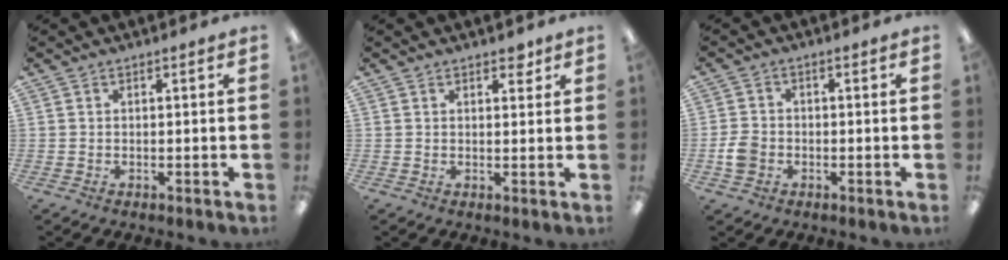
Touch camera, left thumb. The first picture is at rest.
{"total": 2.5, "force": [1.9, 1.2, 1.1], "torque": [0.000, -0.007, 0.029]}
{"total": 4.3, "force": [-1.3, 3.4, 2.3], "torque": [-0.044, 0.007, -0.025]}